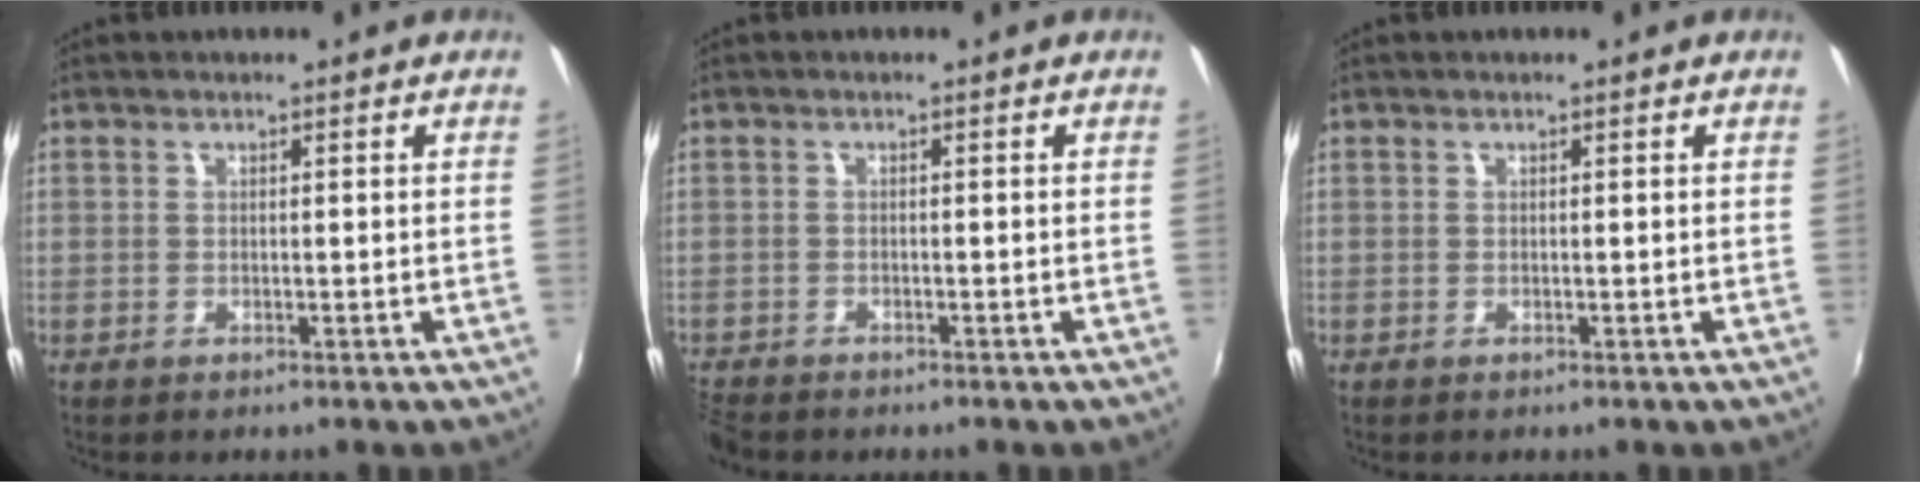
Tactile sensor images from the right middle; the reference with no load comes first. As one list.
[{"total": 3.7, "force": [-3.5, 0.9, 1.0], "torque": [-0.034, -0.019, -0.068]}, {"total": 0.0}]